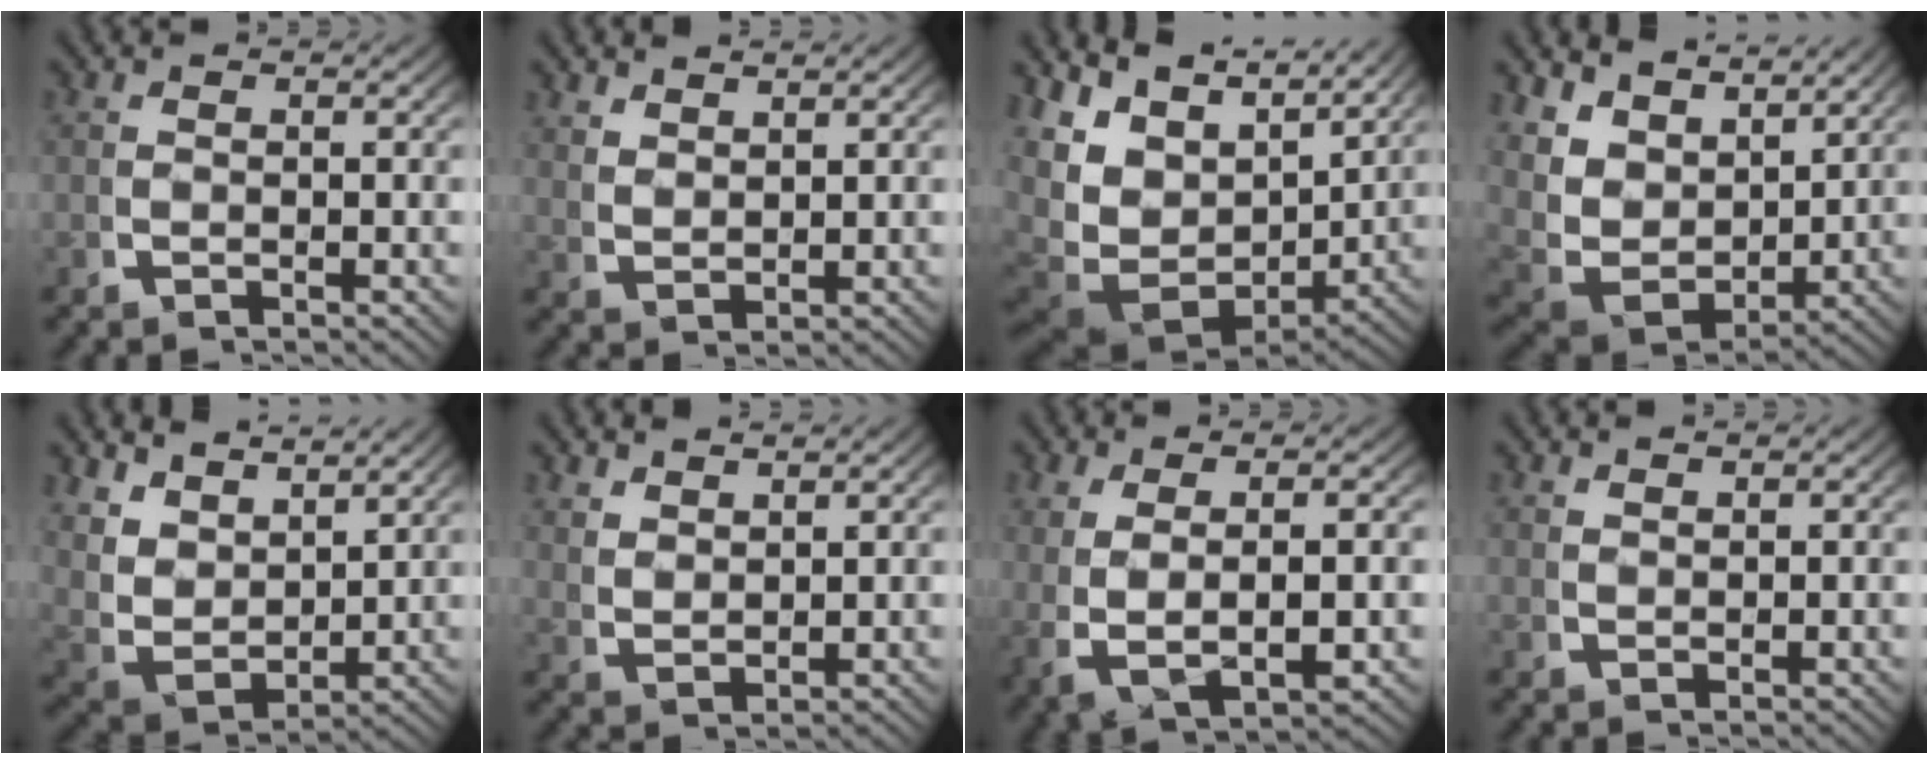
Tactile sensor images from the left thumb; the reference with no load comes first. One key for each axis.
{"total": 1.9, "fx": 1.9, "fy": 0.2, "fz": 0.4, "tx": 0.001, "ty": 0.004, "tz": 0.044}
{"total": 11.3, "fx": 0.9, "fy": 7.7, "fz": 8.3, "tx": -0.190, "ty": -0.037, "tz": 0.023}
{"total": 8.3, "fx": 1.8, "fy": 5.8, "fz": 5.7, "tx": -0.141, "ty": -0.028, "tz": 0.038}
{"total": 6.4, "fx": 1.6, "fy": 4.5, "fz": 4.3, "tx": -0.112, "ty": -0.023, "tz": 0.037}
{"total": 2.0, "fx": 1.9, "fy": 0.5, "fz": 0.6, "tx": -0.006, "ty": 0.000, "tz": 0.046}
{"total": 6.6, "fx": -0.7, "fy": 3.6, "fz": 5.4, "tx": -0.129, "ty": -0.023, "tz": 0.010}
{"total": 0.9, "fx": 0.9, "fy": -0.2, "fz": -0.1, "tx": 0.010, "ty": 0.007, "tz": 0.020}